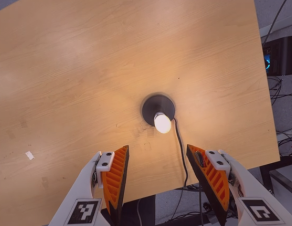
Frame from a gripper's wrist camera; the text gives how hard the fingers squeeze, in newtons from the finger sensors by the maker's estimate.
{"total": 0.0}